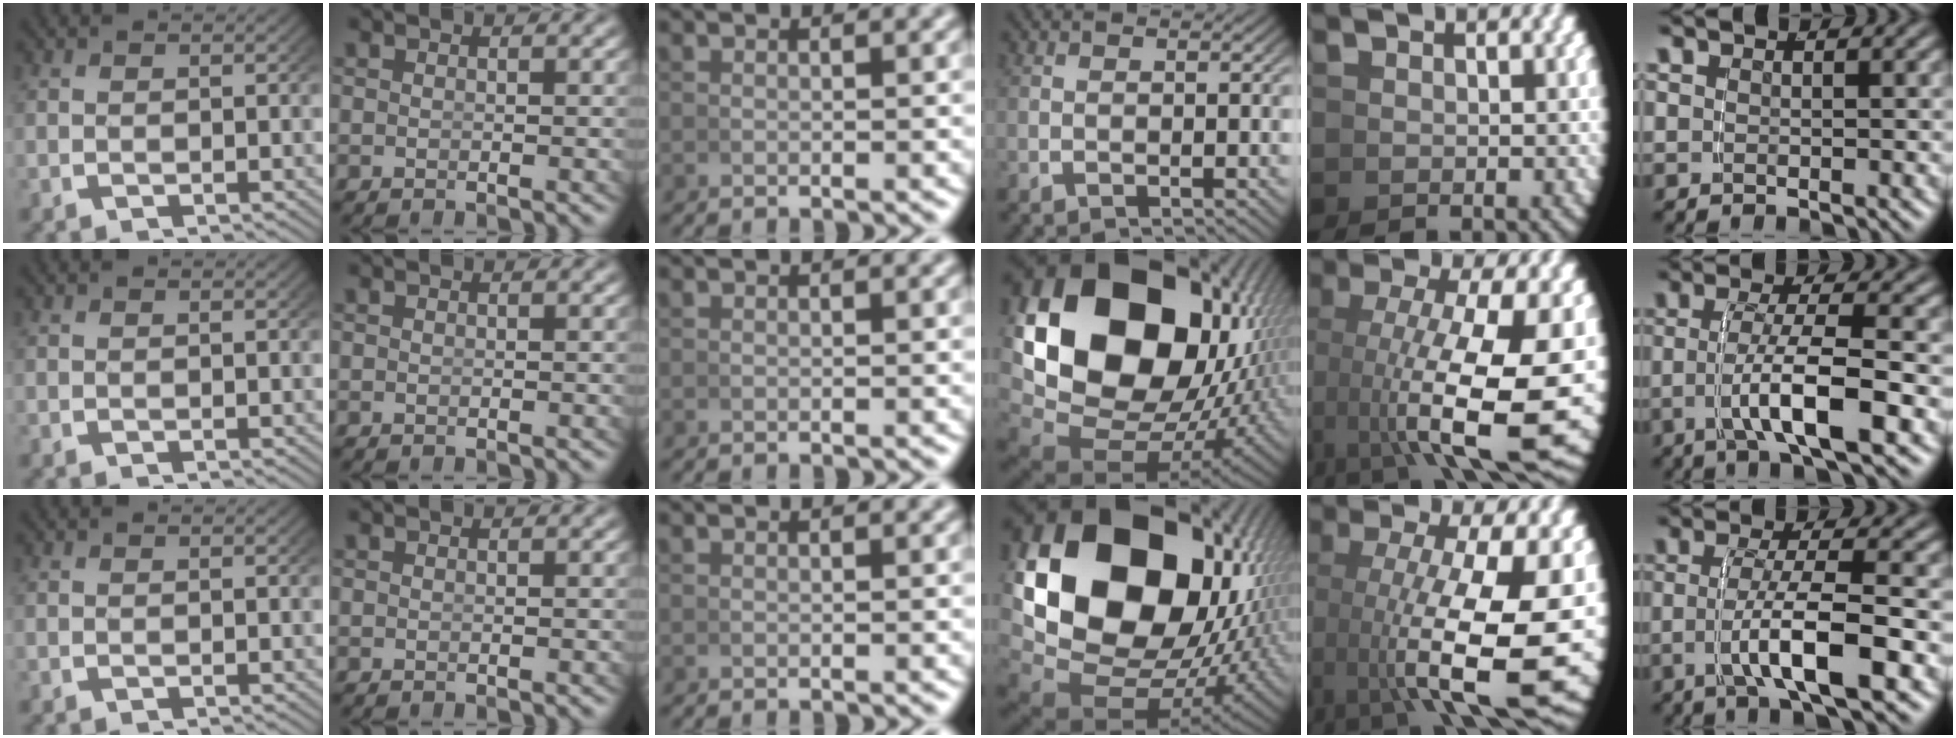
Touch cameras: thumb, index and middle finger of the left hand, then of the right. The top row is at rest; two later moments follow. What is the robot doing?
{"motion": "grasp_and_lifting", "object": "photo album"}